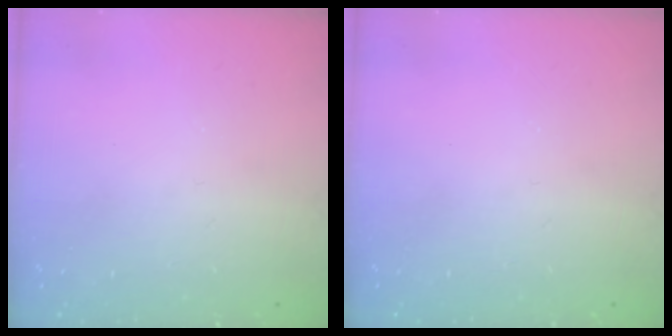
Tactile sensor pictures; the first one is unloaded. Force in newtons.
{"total": 0.0}